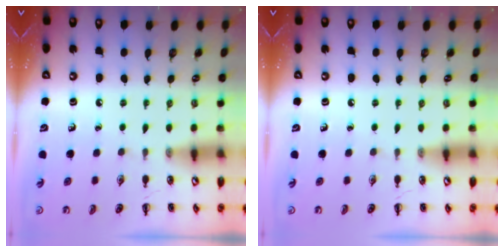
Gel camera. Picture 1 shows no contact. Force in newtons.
{"total": 0.0}